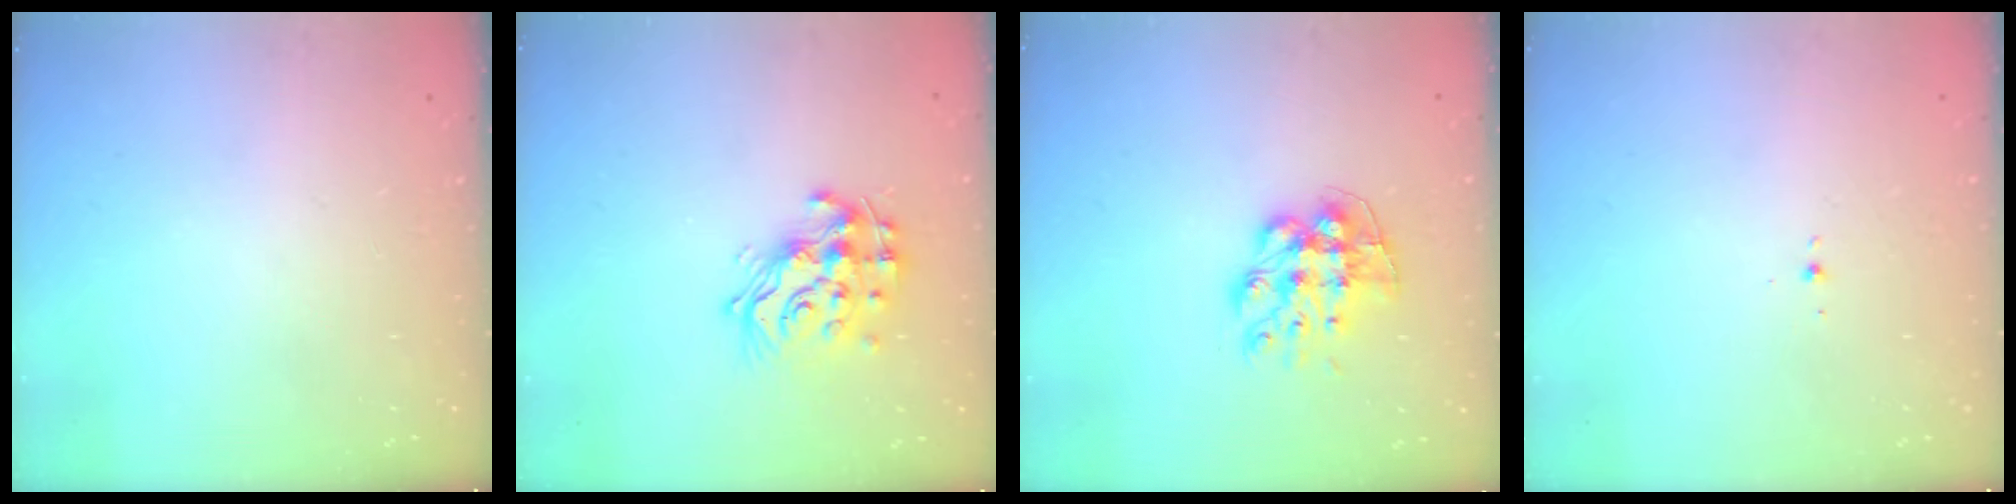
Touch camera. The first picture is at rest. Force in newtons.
{"total": 15.4, "press": 15.3, "slide": 1.2}
{"total": 11.1, "press": 11.0, "slide": 1.0}
{"total": 1.9, "press": 1.8, "slide": 0.7}